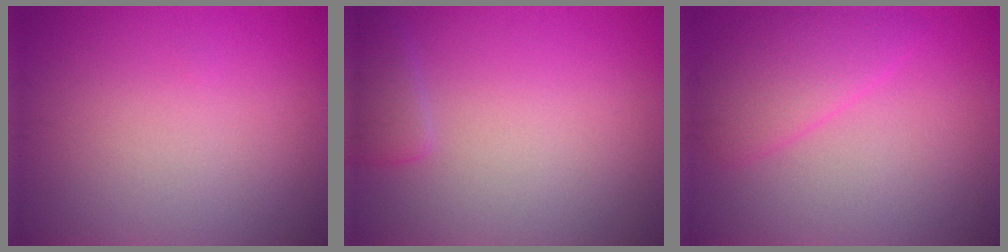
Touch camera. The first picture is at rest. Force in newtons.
{"total": 1.6, "press": 1.5, "slide": 0.2}
{"total": 3.4, "press": 3.4, "slide": 0.1}